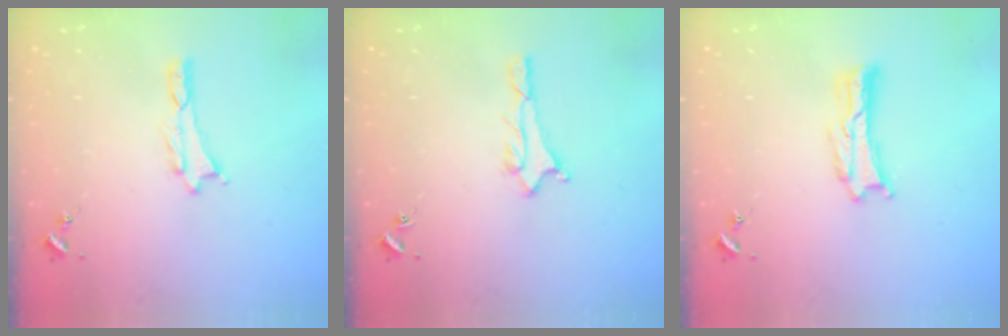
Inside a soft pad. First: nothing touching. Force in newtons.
{"total": 2.0, "press": 2.0, "slide": 0.2}
{"total": 0.8, "press": 0.8, "slide": 0.2}